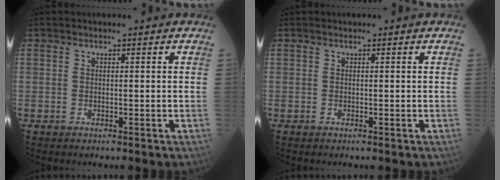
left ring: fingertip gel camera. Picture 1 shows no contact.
{"total": 0.0}